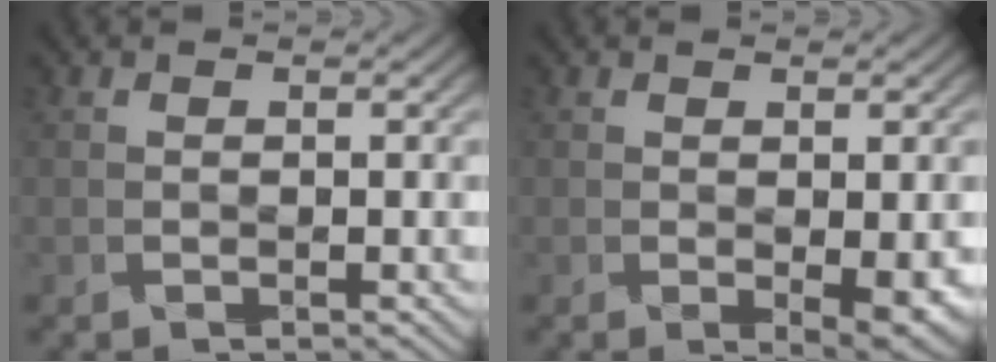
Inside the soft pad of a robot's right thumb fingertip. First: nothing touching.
{"total": 3.1, "force": [-0.3, 1.0, 3.0], "torque": [-0.048, -0.011, 0.002]}